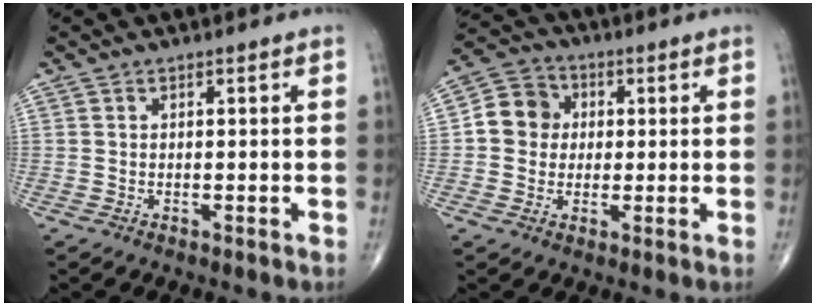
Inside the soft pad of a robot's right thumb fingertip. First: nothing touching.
{"total": 8.0, "force": [0.6, 7.3, 3.2], "torque": [-0.032, 0.014, -0.004]}